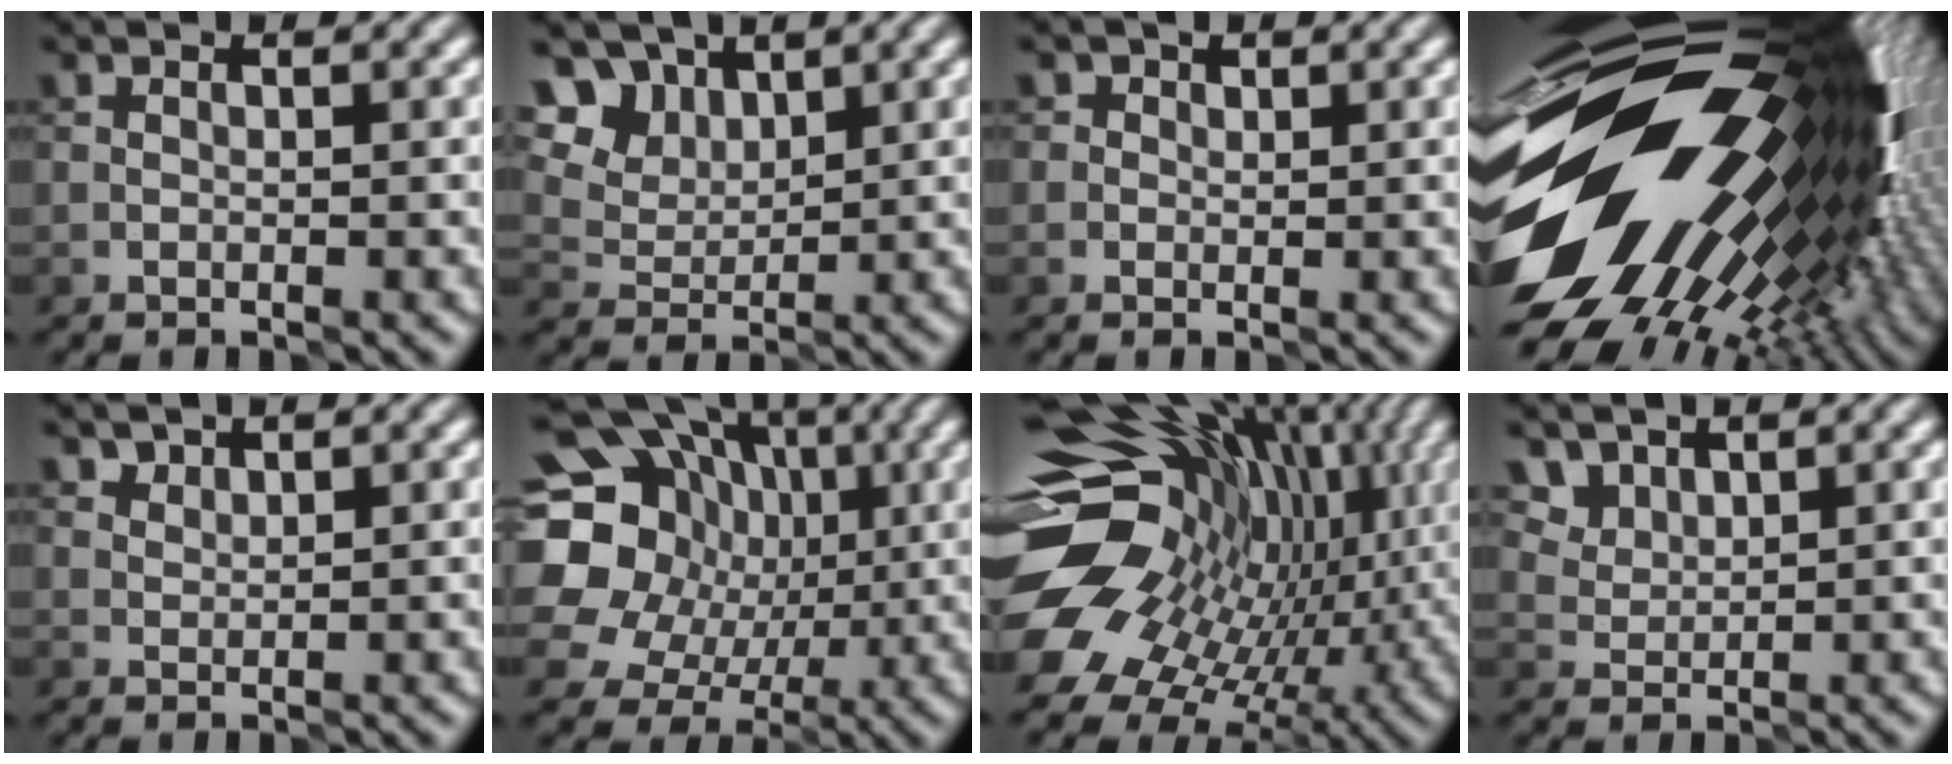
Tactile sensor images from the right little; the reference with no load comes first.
{"total": 10.8, "force": [6.1, 7.4, 5.0], "torque": [-0.124, 0.023, 0.104]}
{"total": 1.9, "force": [0.9, 1.6, 0.7], "torque": [0.001, 0.005, -0.003]}
{"total": 21.2, "force": [-0.8, 11.9, 17.5], "torque": [-0.281, 0.004, -0.039]}
{"total": 1.5, "force": [1.3, 0.6, 0.3], "torque": [-0.013, -0.009, 0.037]}
{"total": 18.9, "force": [1.9, 17.1, 7.7], "torque": [-0.197, 0.041, -0.002]}
{"total": 18.0, "force": [-0.3, 13.1, 12.4], "torque": [-0.215, -0.007, 0.015]}
{"total": 4.5, "force": [3.1, 2.8, 1.8], "torque": [-0.067, -0.001, 0.077]}